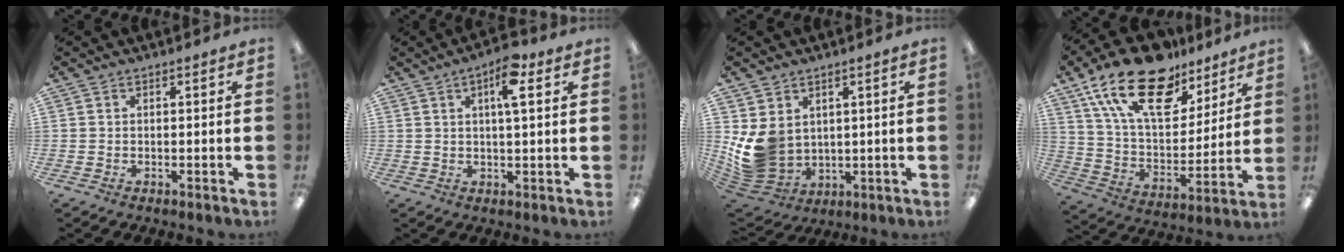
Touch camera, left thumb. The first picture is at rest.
{"total": 7.1, "force": [3.3, 2.0, 6.0], "torque": [-0.093, -0.003, 0.048]}
{"total": 10.4, "force": [1.8, 8.8, 5.3], "torque": [-0.137, -0.018, 0.043]}
{"total": 22.5, "force": [14.6, 11.0, 13.0], "torque": [-0.237, -0.079, 0.258]}